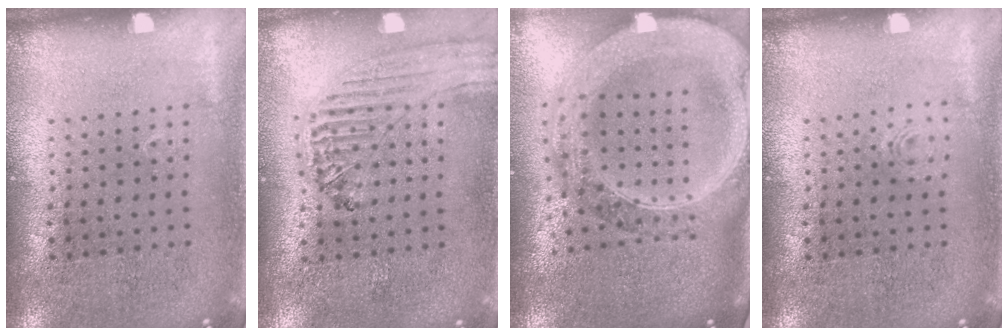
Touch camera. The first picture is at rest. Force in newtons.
{"total": 0.5, "press": 0.5, "slide": 0.2}
{"total": 3.3, "press": 2.7, "slide": 1.9}
{"total": 0.8, "press": 0.8, "slide": 0.1}